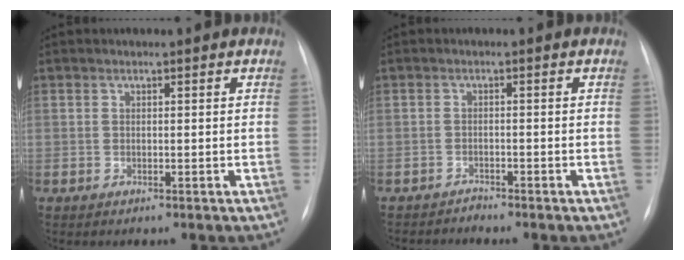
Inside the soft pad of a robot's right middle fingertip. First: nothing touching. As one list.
[{"total": 1.4, "force": [-1.3, 0.0, -0.5], "torque": [0.019, -0.006, -0.022]}]